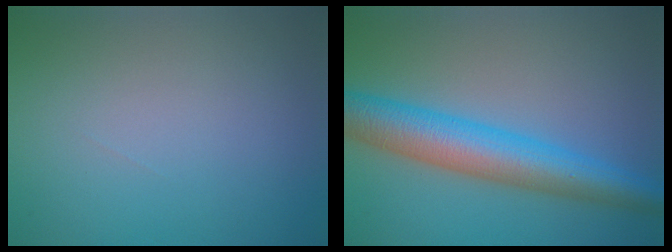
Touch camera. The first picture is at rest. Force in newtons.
{"total": 7.4, "press": 7.4, "slide": 0.0}